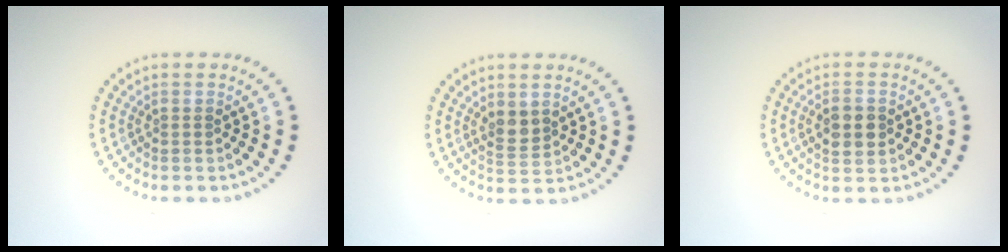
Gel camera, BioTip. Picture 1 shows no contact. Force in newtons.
{"total": 1.9, "press": 1.7, "slide": 0.9}
{"total": 2.9, "press": 2.9, "slide": 0.1}